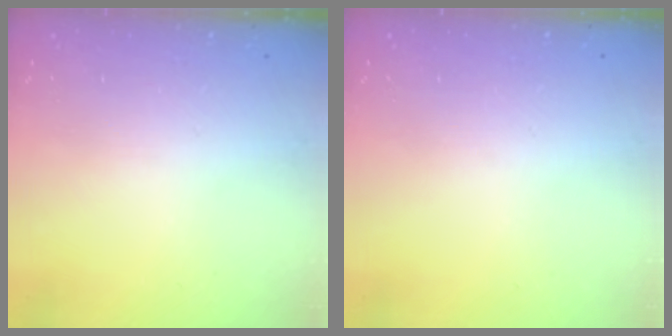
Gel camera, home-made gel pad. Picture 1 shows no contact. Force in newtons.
{"total": 0.0}